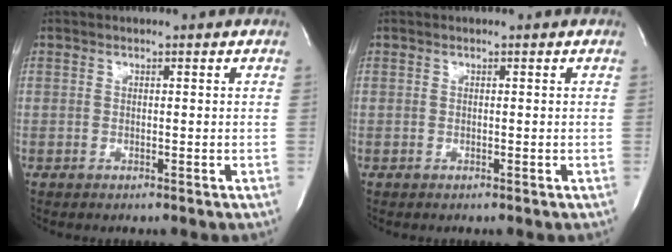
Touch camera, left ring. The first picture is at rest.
{"total": 0.0}